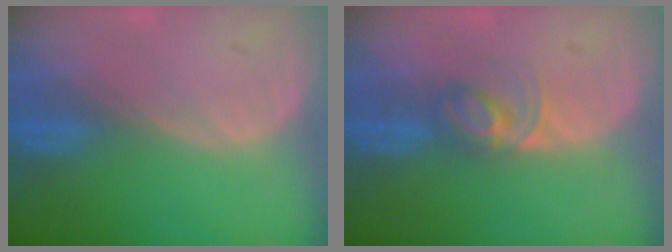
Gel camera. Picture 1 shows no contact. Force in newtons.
{"total": 3.9, "press": 3.8, "slide": 0.5}